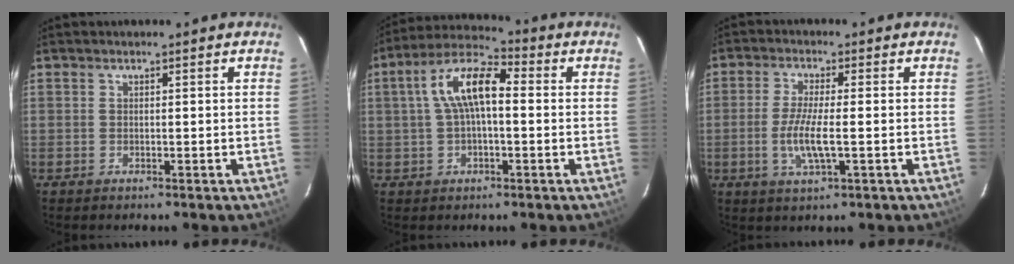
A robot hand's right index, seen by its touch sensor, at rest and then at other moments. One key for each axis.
{"total": 10.2, "fx": 0.9, "fy": 4.3, "fz": 9.2, "tx": -0.180, "ty": 0.030, "tz": 0.010}
{"total": 6.8, "fx": -1.4, "fy": 1.0, "fz": 6.5, "tx": -0.132, "ty": -0.008, "tz": -0.029}